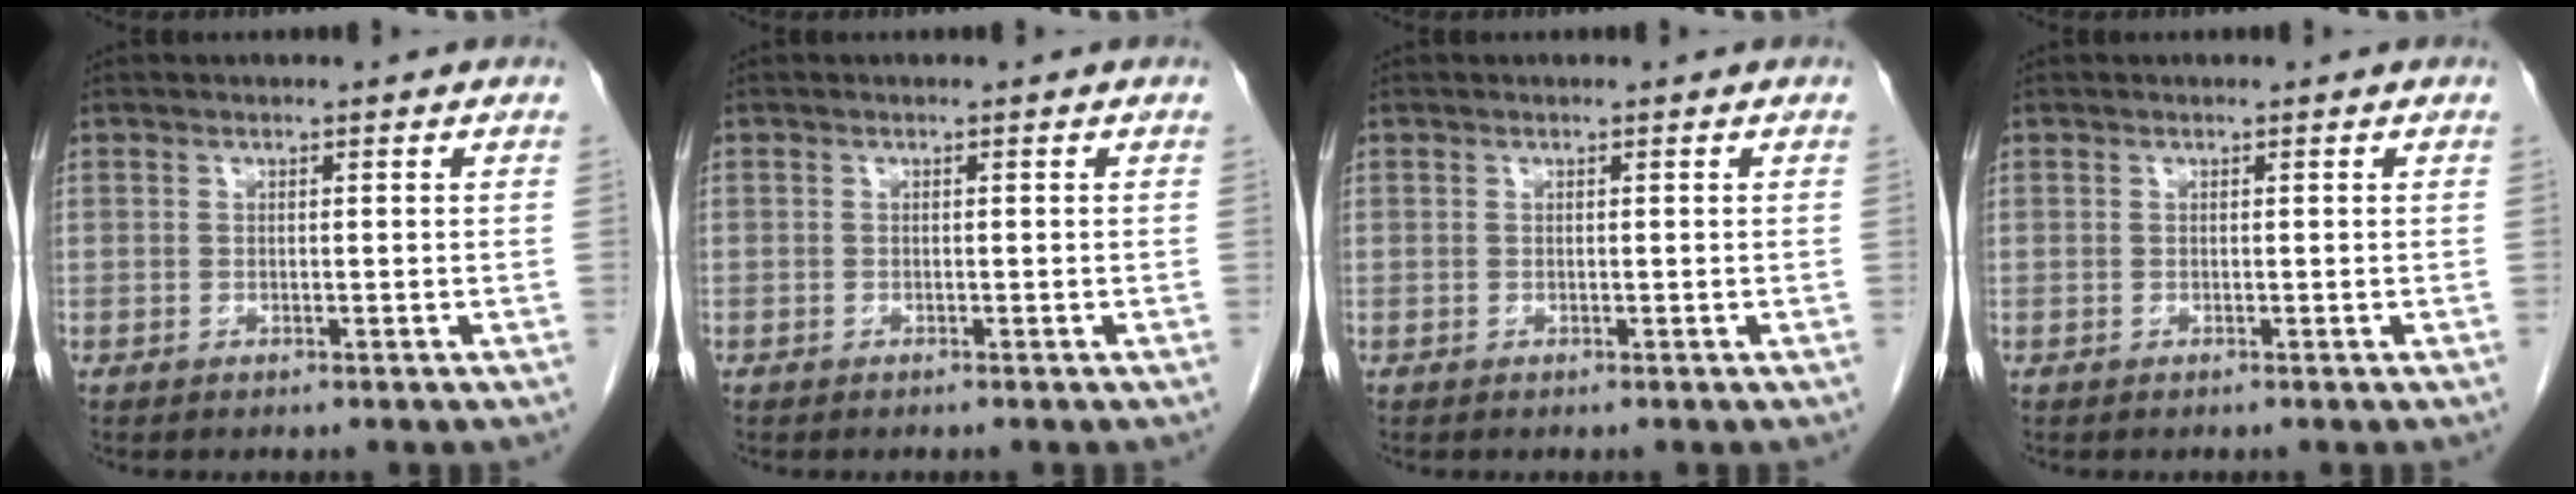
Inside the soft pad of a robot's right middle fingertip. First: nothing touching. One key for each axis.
{"total": 0.0}
{"total": 0.0}
{"total": 0.0}